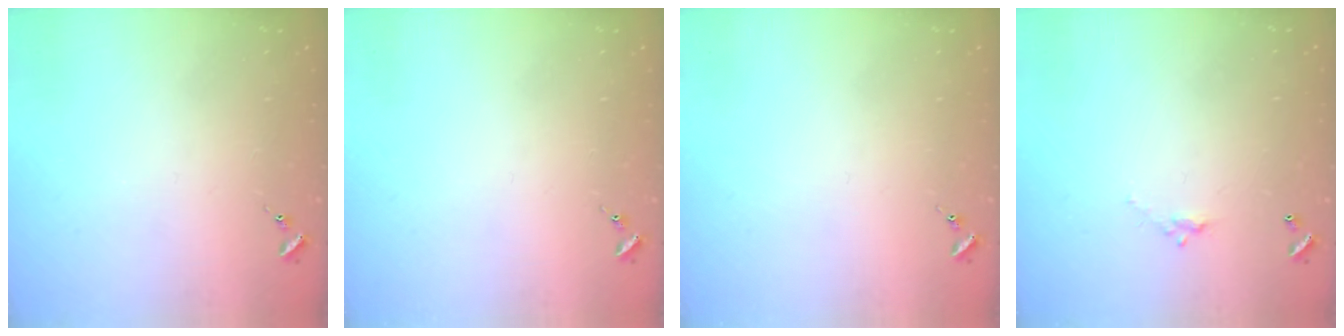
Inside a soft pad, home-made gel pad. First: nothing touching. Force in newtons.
{"total": 0.0}
{"total": 0.0}
{"total": 4.9, "press": 4.9, "slide": 0.2}